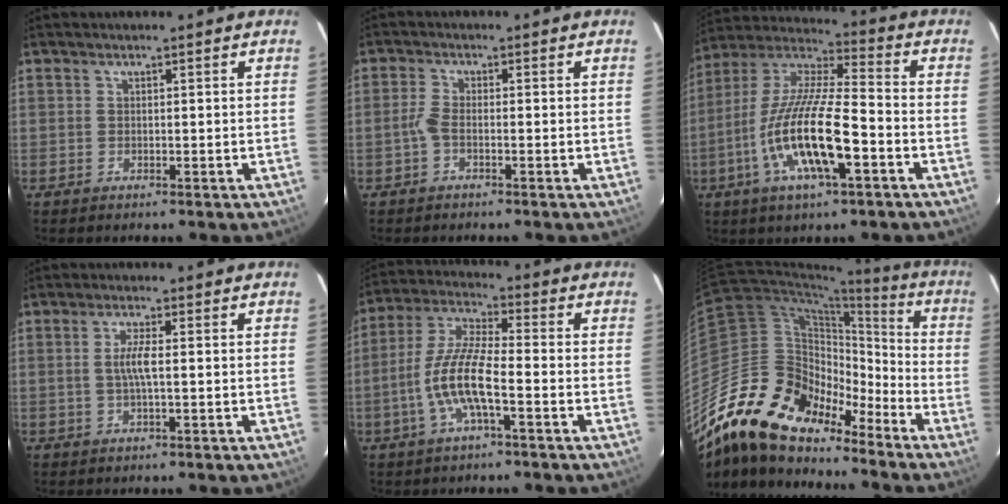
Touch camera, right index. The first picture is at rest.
{"total": 2.0, "force": [-0.9, 0.6, 1.7], "torque": [-0.044, 0.004, -0.022]}
{"total": 18.0, "force": [-6.4, 4.2, 16.3], "torque": [-0.324, -0.016, -0.129]}
{"total": 3.5, "force": [-0.1, 0.2, 3.5], "torque": [-0.069, 0.001, -0.002]}
{"total": 10.7, "force": [-3.6, 1.9, 9.9], "torque": [-0.212, 0.001, -0.071]}
{"total": 25.4, "force": [-18.6, 12.1, 12.2], "torque": [-0.226, 0.015, -0.328]}